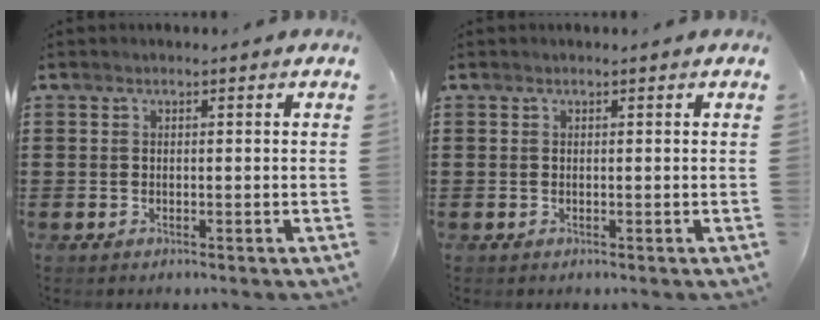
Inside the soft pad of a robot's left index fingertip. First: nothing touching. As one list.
[{"total": 0.0}]